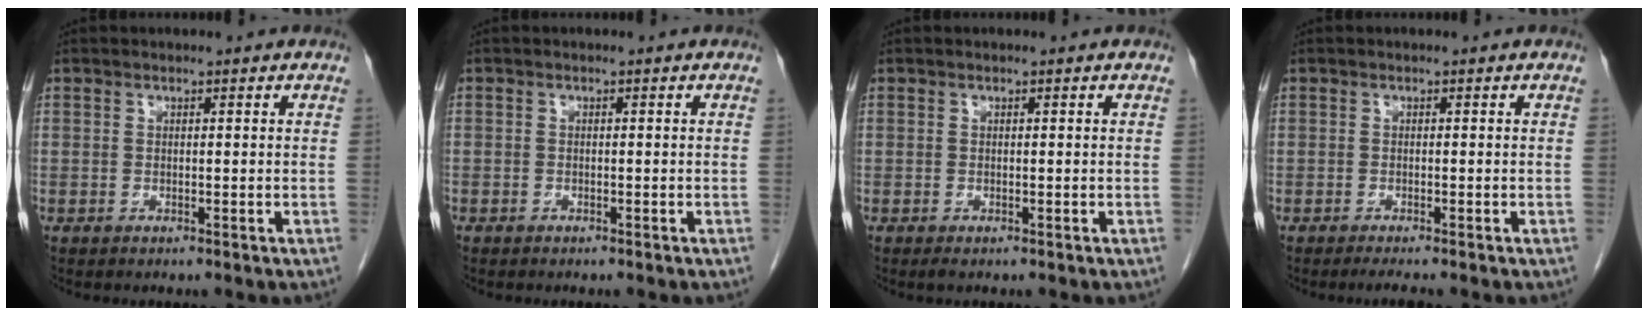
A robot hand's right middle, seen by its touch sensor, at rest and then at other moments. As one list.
[{"total": 0.5, "force": [-0.4, 0.3, 0.0], "torque": [-0.006, 0.003, -0.011]}, {"total": 0.5, "force": [-0.3, 0.1, 0.4], "torque": [-0.007, -0.002, -0.004]}, {"total": 2.0, "force": [-1.7, -0.4, 1.1], "torque": [-0.014, -0.003, -0.027]}]